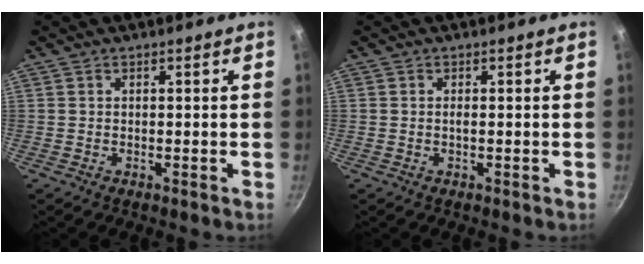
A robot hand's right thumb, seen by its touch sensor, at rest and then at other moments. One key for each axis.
{"total": 0.5, "fx": -0.1, "fy": 0.0, "fz": 0.5, "tx": -0.010, "ty": 0.000, "tz": -0.002}